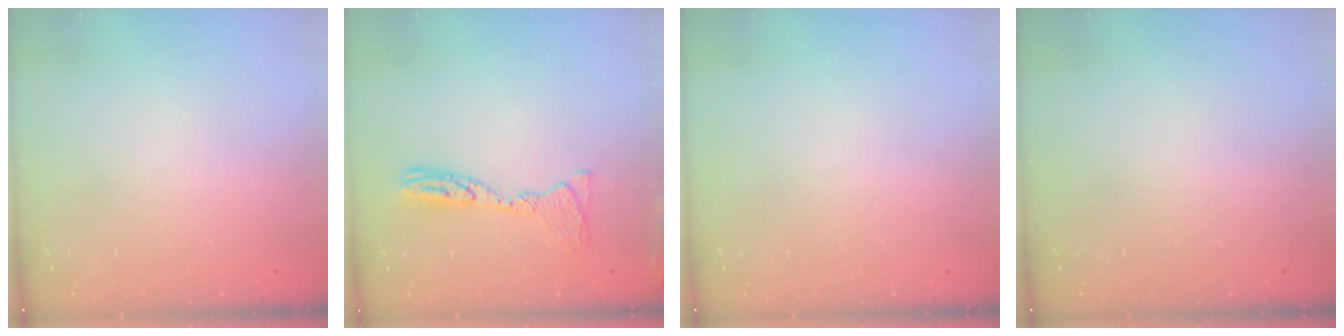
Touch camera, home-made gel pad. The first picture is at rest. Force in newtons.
{"total": 12.2, "press": 12.1, "slide": 1.3}
{"total": 0.0}
{"total": 0.0}